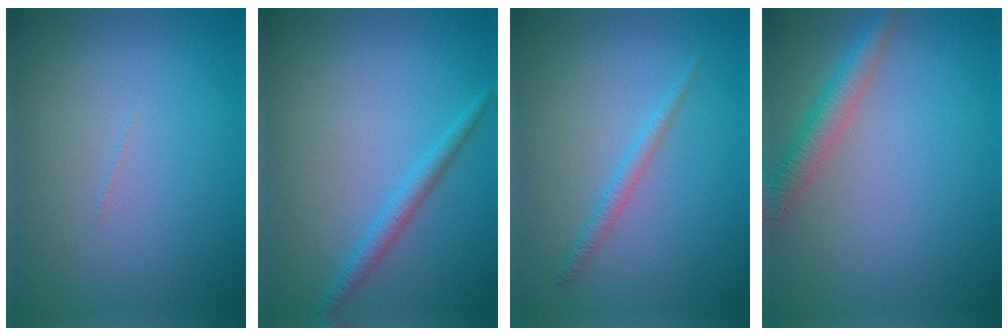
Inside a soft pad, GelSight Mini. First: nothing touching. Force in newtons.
{"total": 1.9, "press": 1.9, "slide": 0.1}
{"total": 1.4, "press": 1.4, "slide": 0.1}
{"total": 3.2, "press": 3.2, "slide": 0.1}